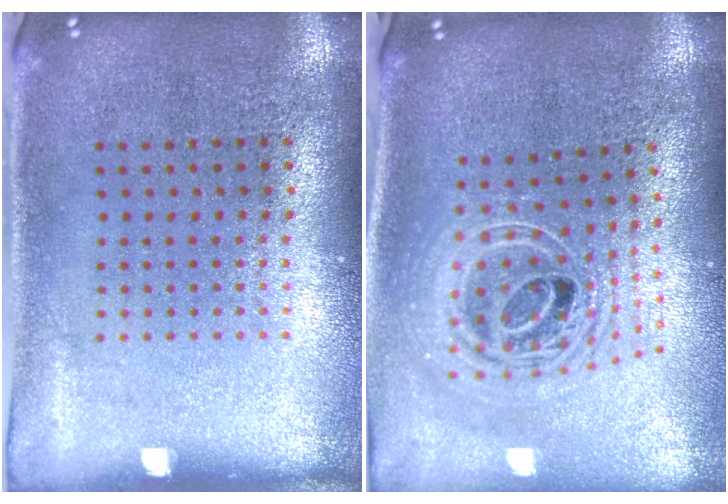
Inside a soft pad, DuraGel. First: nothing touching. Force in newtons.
{"total": 2.5, "press": 1.9, "slide": 1.7}